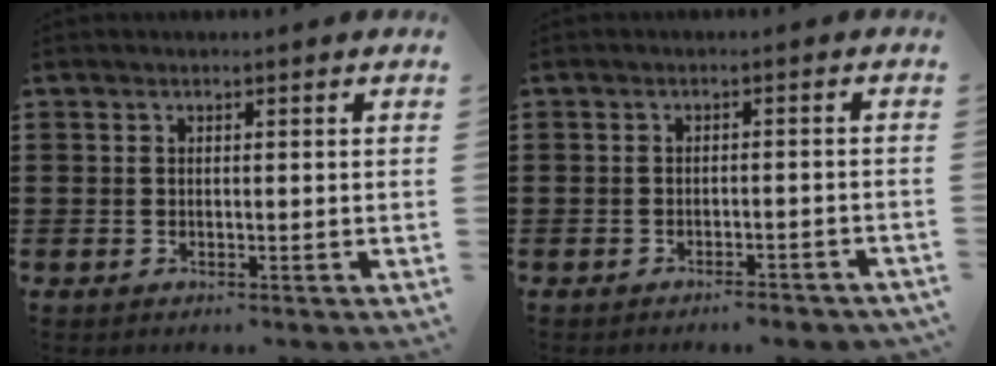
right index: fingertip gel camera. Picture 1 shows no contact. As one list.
[{"total": 2.1, "force": [-2.0, -0.1, 0.7], "torque": [-0.016, -0.004, -0.039]}]